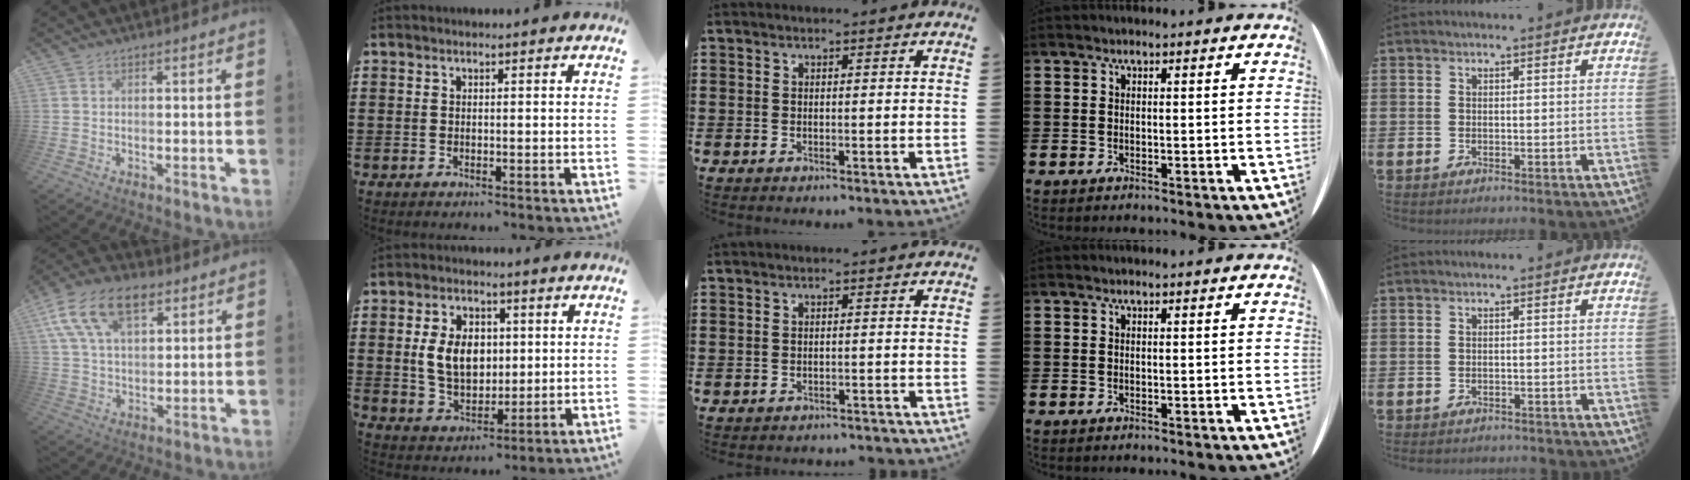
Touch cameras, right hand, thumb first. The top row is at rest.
{"thumb": {"total": 16.5, "force": [7.8, 9.4, 11.0], "torque": [-0.205, -0.023, 0.142]}, "index": {"total": 8.1, "force": [1.0, 5.7, 5.7], "torque": [-0.129, 0.011, 0.014]}, "middle": {"total": 1.3, "force": [-1.3, 0.0, 0.1], "torque": [-0.007, -0.001, -0.027]}, "little": {"total": 0.6, "force": [-0.6, 0.1, 0.0], "torque": [-0.003, 0.000, -0.014]}}